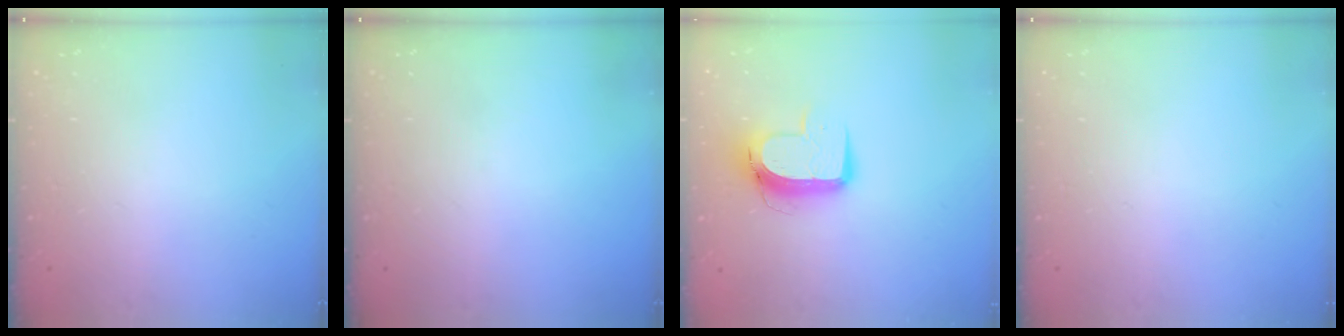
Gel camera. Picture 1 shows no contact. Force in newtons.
{"total": 0.0}
{"total": 10.4, "press": 10.4, "slide": 1.1}
{"total": 0.0}